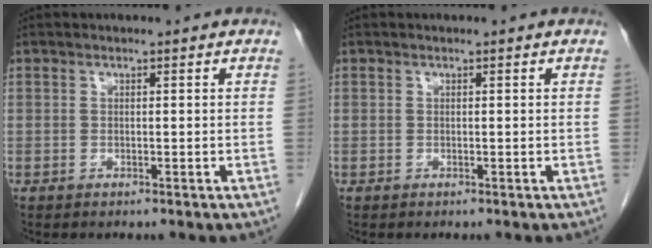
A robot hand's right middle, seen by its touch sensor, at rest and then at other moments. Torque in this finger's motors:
{"motor_torque": [0.00, 0.00, 0.00, -0.01]}